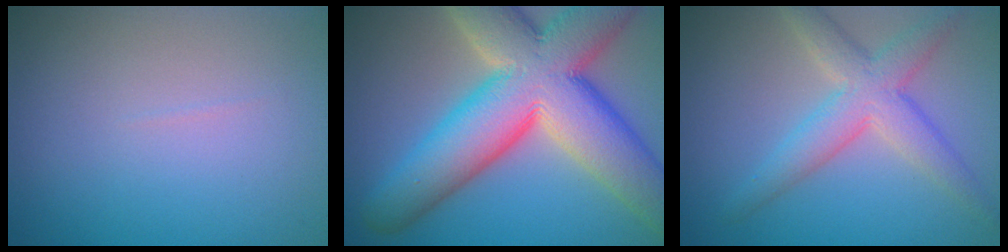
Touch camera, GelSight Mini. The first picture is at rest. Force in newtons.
{"total": 14.4, "press": 14.3, "slide": 1.3}
{"total": 4.6, "press": 4.6, "slide": 0.1}